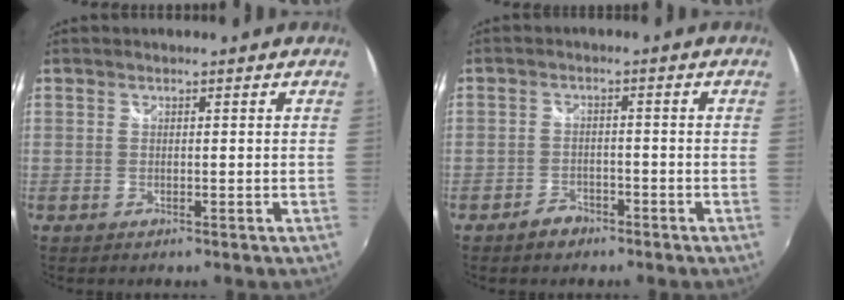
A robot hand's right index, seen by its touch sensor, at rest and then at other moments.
{"total": 3.7, "force": [-2.8, 2.1, 0.9], "torque": [-0.030, 0.009, -0.046]}